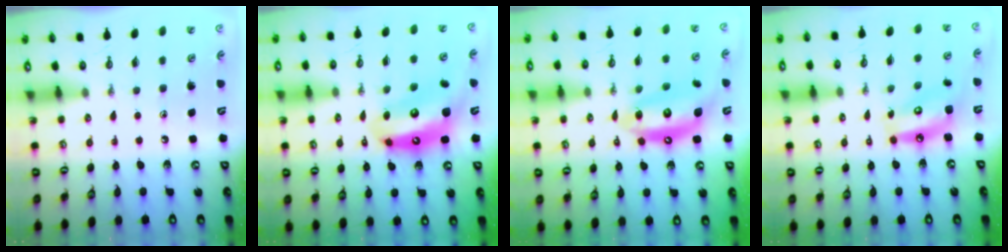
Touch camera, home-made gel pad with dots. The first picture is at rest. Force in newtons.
{"total": 14.1, "press": 14.0, "slide": 1.2}
{"total": 12.7, "press": 12.7, "slide": 1.1}
{"total": 10.8, "press": 10.7, "slide": 1.1}